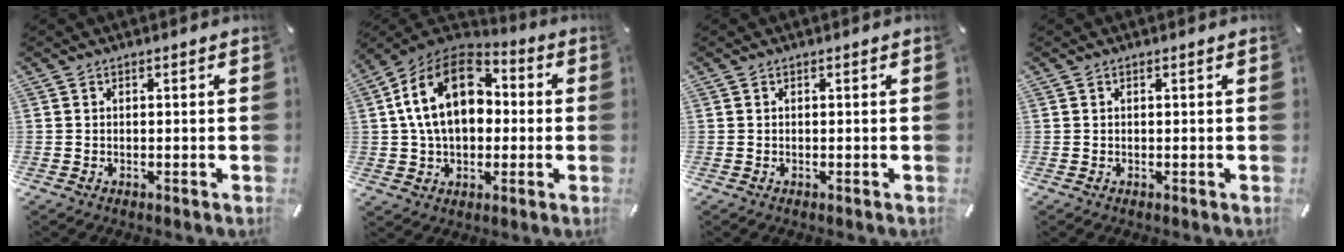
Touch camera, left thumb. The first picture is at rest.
{"total": 18.3, "force": [2.9, 12.9, 12.7], "torque": [-0.242, 0.004, 0.050]}
{"total": 0.0}
{"total": 0.0}